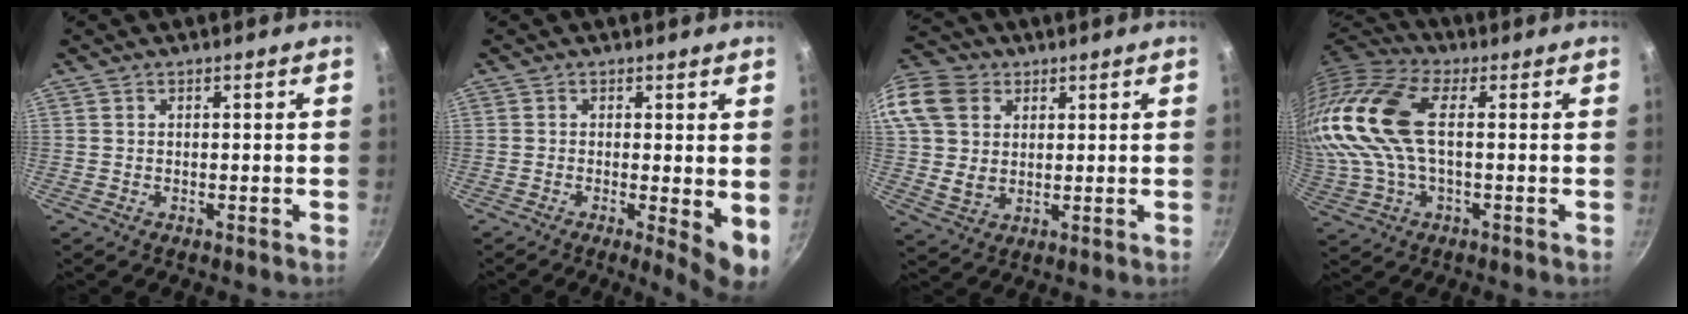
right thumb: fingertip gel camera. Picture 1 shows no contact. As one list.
[{"total": 6.2, "force": [-0.5, 1.3, 6.1], "torque": [-0.080, -0.015, -0.006]}, {"total": 17.4, "force": [5.8, 13.7, 9.1], "torque": [-0.202, 0.013, 0.106]}, {"total": 18.2, "force": [1.9, 9.0, 15.8], "torque": [-0.332, 0.019, 0.025]}]